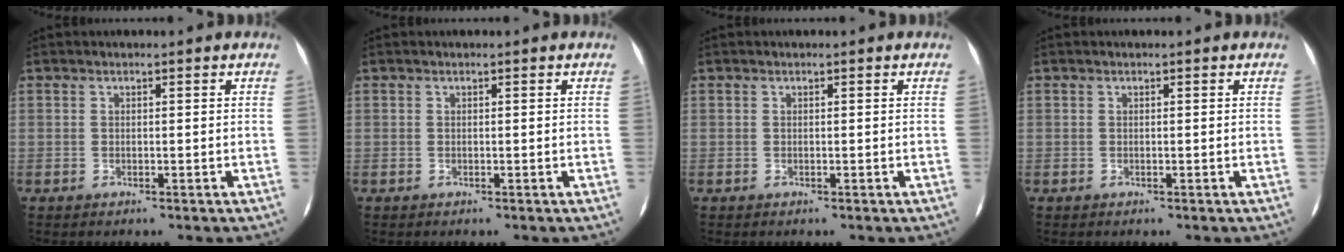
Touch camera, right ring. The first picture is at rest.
{"total": 0.0}
{"total": 0.0}
{"total": 0.0}